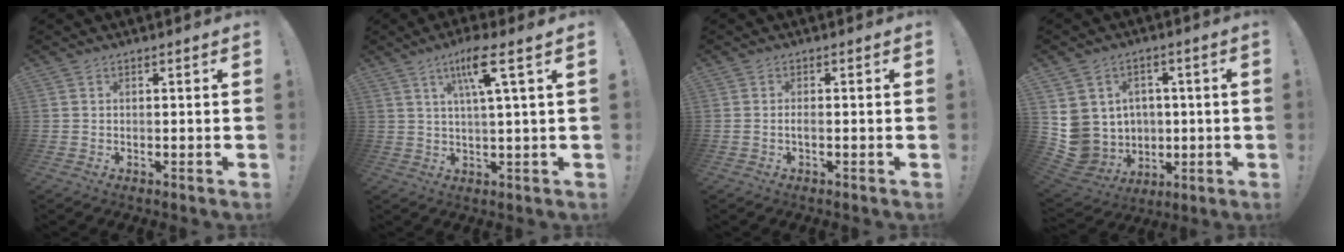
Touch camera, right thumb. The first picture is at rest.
{"total": 9.1, "force": [3.8, 0.1, 8.2], "torque": [-0.153, -0.001, 0.056]}
{"total": 1.5, "force": [-0.7, 0.2, 1.4], "torque": [-0.029, 0.003, -0.011]}
{"total": 11.2, "force": [0.1, 10.9, 2.6], "torque": [-0.071, -0.003, 0.021]}